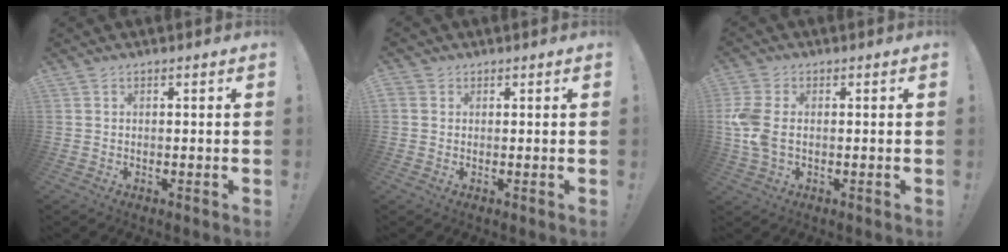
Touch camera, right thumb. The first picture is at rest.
{"total": 1.9, "force": [0.8, 1.6, 0.8], "torque": [-0.022, 0.005, 0.017]}
{"total": 7.6, "force": [0.1, 4.9, 5.9], "torque": [-0.148, 0.003, 0.002]}